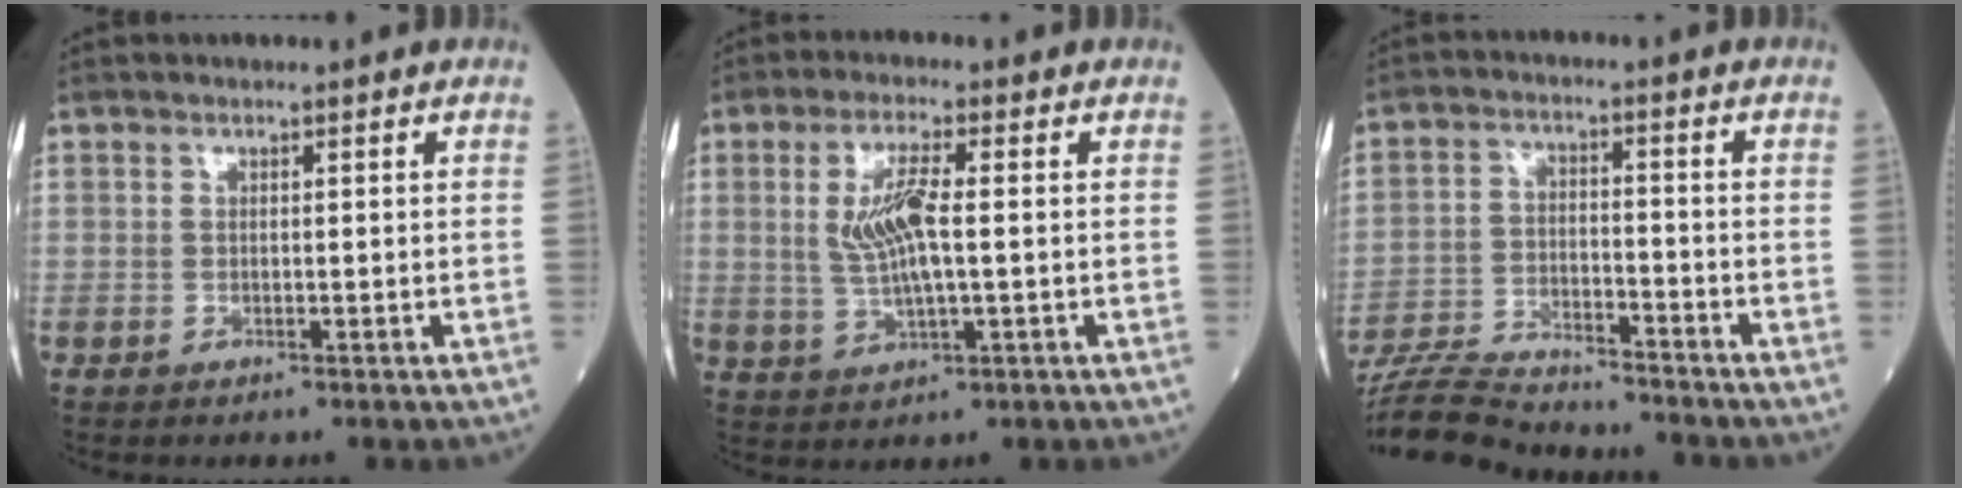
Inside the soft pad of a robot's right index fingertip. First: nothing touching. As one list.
[{"total": 7.3, "force": [0.8, 1.3, 7.1], "torque": [-0.151, 0.000, 0.018]}, {"total": 13.6, "force": [-12.9, 1.1, 4.2], "torque": [-0.078, -0.004, -0.217]}]